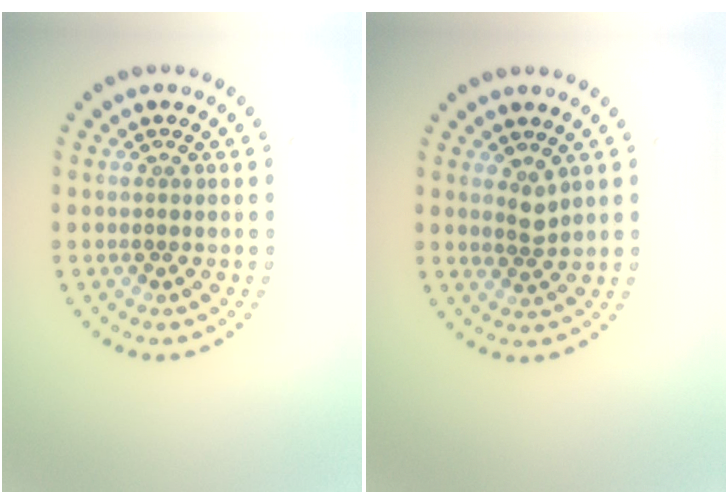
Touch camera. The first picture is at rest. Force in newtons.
{"total": 1.3, "press": 1.1, "slide": 0.8}